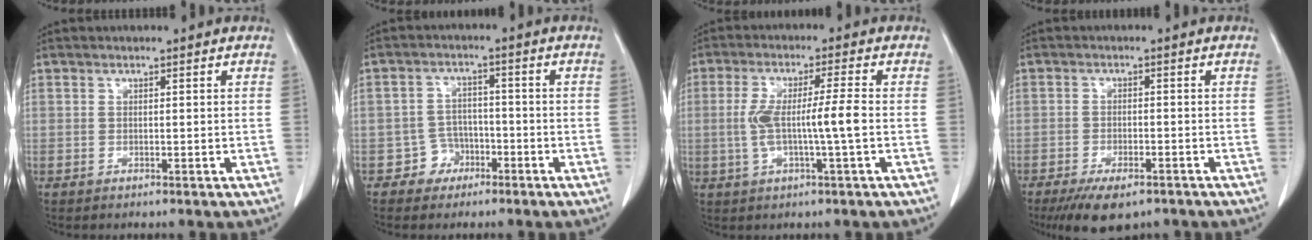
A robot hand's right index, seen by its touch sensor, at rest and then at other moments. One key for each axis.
{"total": 4.0, "fx": -2.2, "fy": 3.3, "fz": 0.2, "tx": 0.005, "ty": 0.016, "tz": -0.037}
{"total": 7.5, "fx": -0.8, "fy": -0.2, "fz": 7.4, "tx": -0.148, "ty": 0.007, "tz": -0.013}
{"total": 7.8, "fx": -5.7, "fy": 2.8, "fz": 4.6, "tx": -0.071, "ty": -0.010, "tz": -0.088}